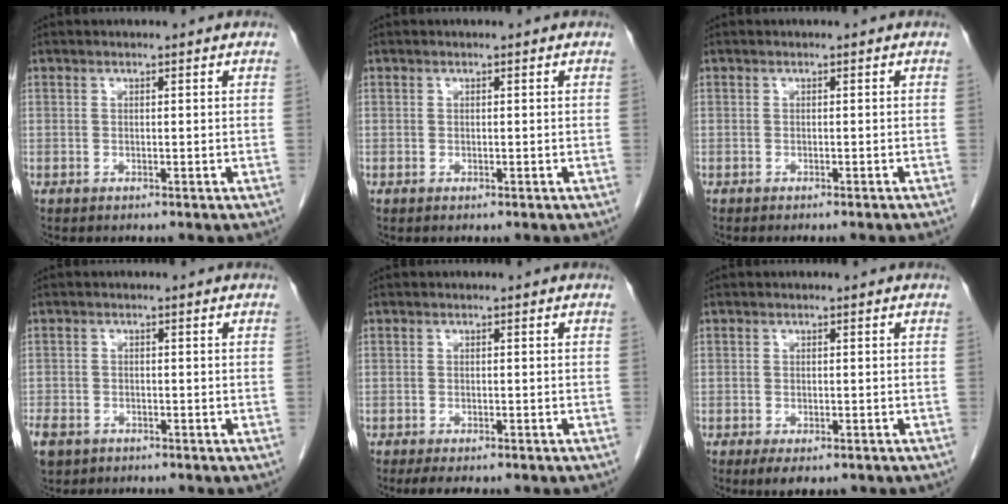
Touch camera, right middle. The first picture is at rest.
{"total": 0.0}
{"total": 2.5, "force": [-2.2, -0.5, 1.1], "torque": [-0.013, 0.004, -0.027]}
{"total": 6.3, "force": [-3.9, 4.2, 2.5], "torque": [-0.063, -0.006, -0.062]}
{"total": 4.2, "force": [-3.2, 1.4, 2.4], "torque": [-0.033, -0.009, -0.040]}
{"total": 3.8, "force": [-2.4, 1.6, 2.4], "torque": [-0.034, -0.007, -0.030]}